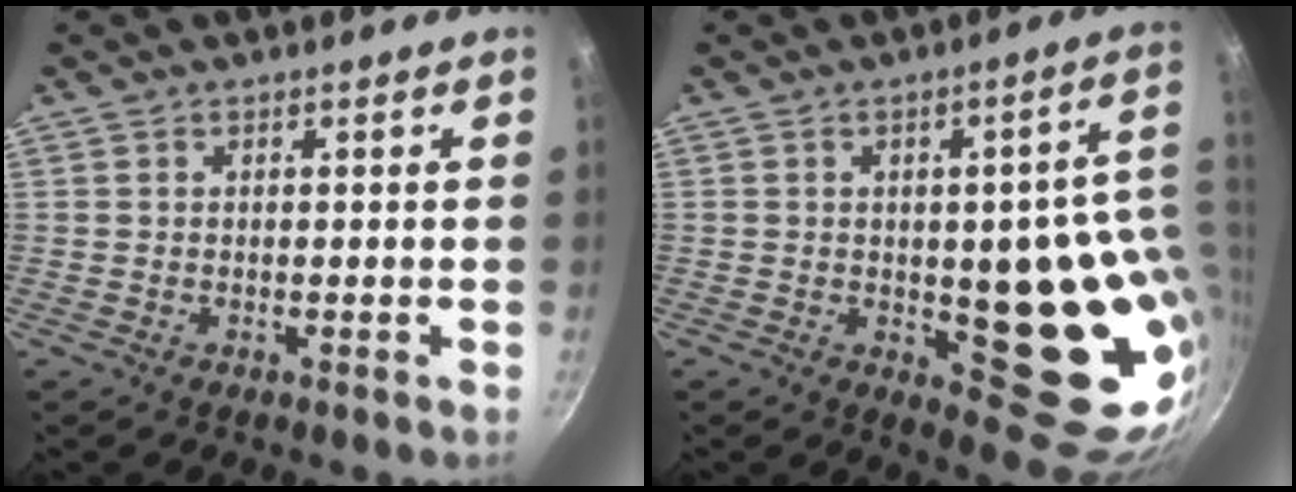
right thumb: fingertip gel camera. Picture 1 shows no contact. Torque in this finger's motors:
{"motor_torque": [2.49, 2.52, 2.18, -0.55, 0.16]}